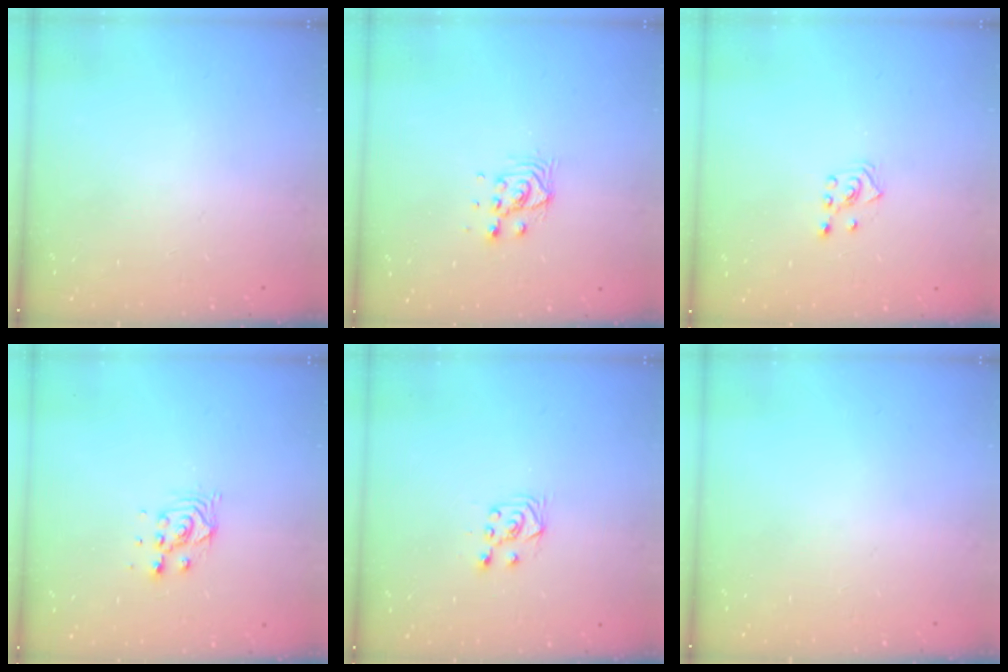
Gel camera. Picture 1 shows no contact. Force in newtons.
{"total": 6.4, "press": 6.4, "slide": 0.2}
{"total": 3.6, "press": 3.5, "slide": 0.7}
{"total": 5.5, "press": 5.5, "slide": 0.3}
{"total": 6.3, "press": 6.3, "slide": 0.7}
{"total": 0.0}